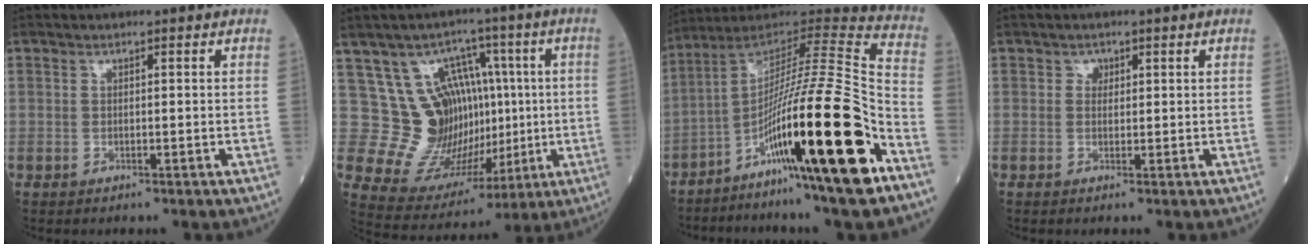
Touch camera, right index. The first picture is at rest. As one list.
[{"total": 13.2, "force": [2.0, 10.5, 7.7], "torque": [-0.129, 0.041, 0.064]}, {"total": 27.6, "force": [-11.7, 0.6, 25.0], "torque": [-0.374, -0.030, -0.196]}, {"total": 0.9, "force": [0.3, 0.8, 0.2], "torque": [0.000, 0.000, 0.004]}]